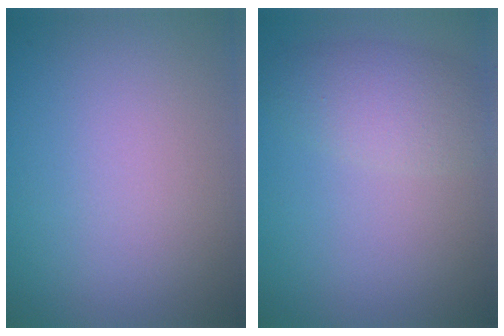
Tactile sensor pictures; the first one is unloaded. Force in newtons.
{"total": 3.5, "press": 3.4, "slide": 0.2}